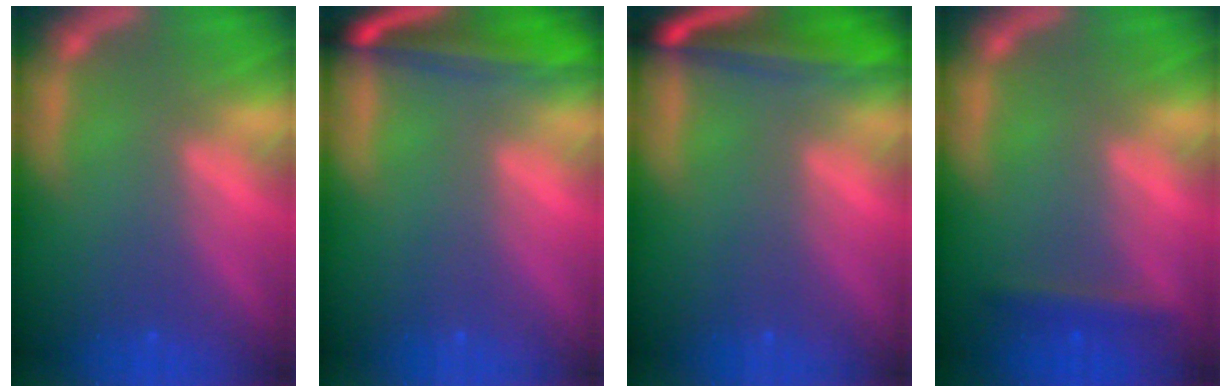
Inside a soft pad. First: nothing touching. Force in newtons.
{"total": 7.1}
{"total": 7.1}
{"total": 1.9}